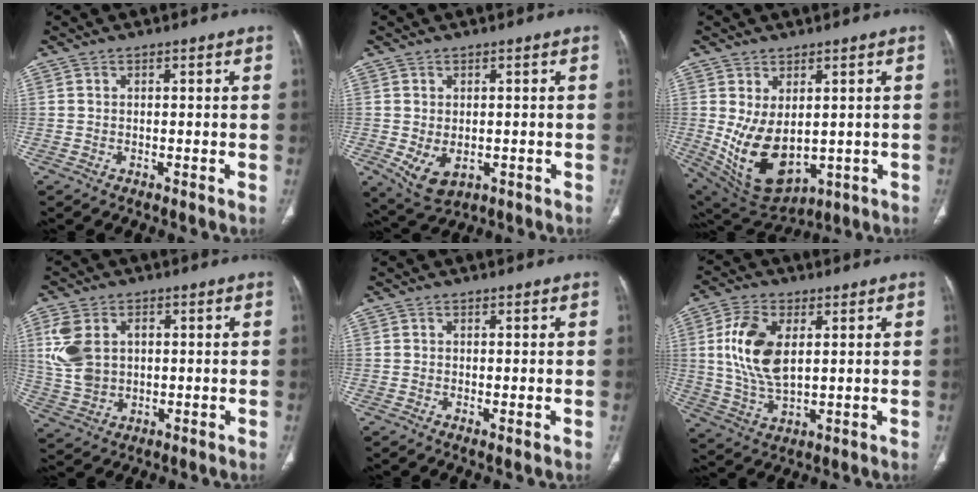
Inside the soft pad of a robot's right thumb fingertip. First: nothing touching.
{"total": 6.0, "force": [-1.1, 3.9, 4.4], "torque": [-0.074, -0.008, 0.000]}
{"total": 13.0, "force": [-0.2, 7.9, 10.4], "torque": [-0.171, -0.015, 0.034]}
{"total": 10.0, "force": [2.0, 7.3, 6.5], "torque": [-0.128, 0.005, 0.046]}
{"total": 0.9, "force": [-0.2, 0.3, 0.8], "torque": [-0.020, -0.005, -0.004]}
{"total": 12.1, "force": [2.6, 6.5, 9.9], "torque": [-0.197, -0.008, 0.054]}